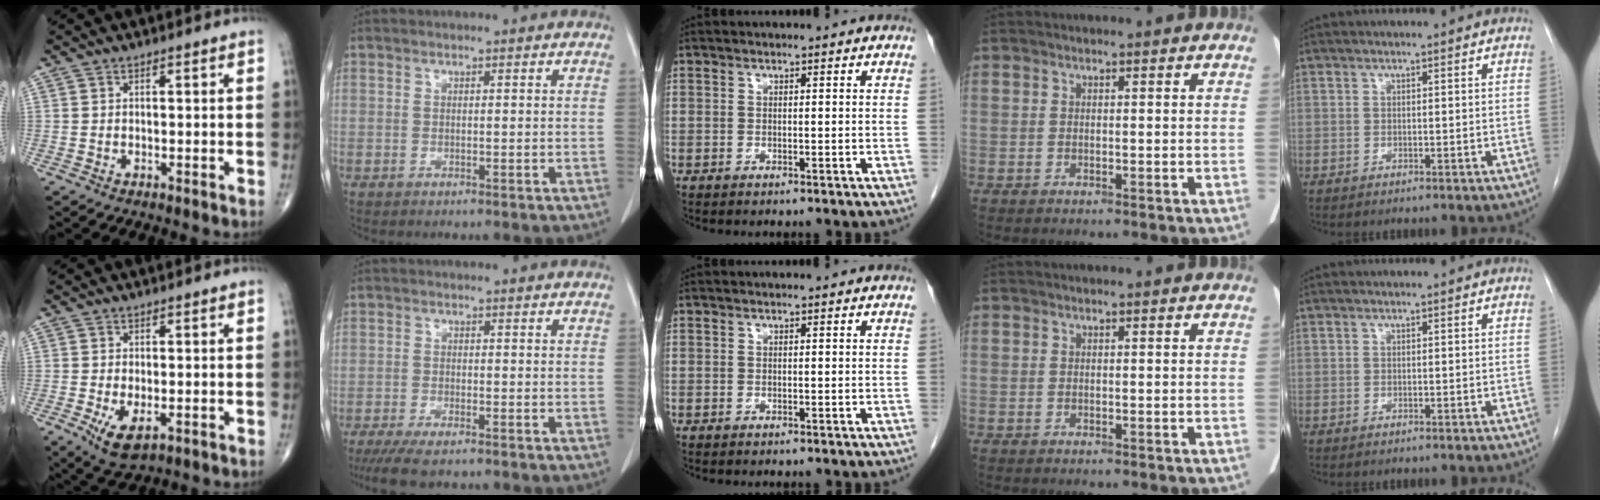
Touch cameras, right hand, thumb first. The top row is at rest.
{"thumb": {"total": 5.8, "force": [-1.8, 2.8, 4.7], "torque": [-0.086, -0.013, -0.024]}, "index": {"total": 5.9, "force": [-4.8, 0.9, 3.2], "torque": [-0.053, -0.013, -0.078]}}